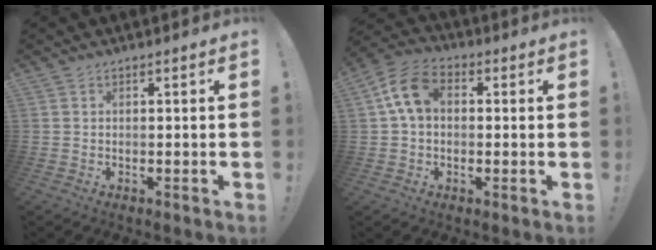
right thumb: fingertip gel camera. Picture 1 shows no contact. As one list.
[{"total": 11.0, "force": [2.5, 7.6, 7.6], "torque": [-0.130, 0.017, 0.052]}]